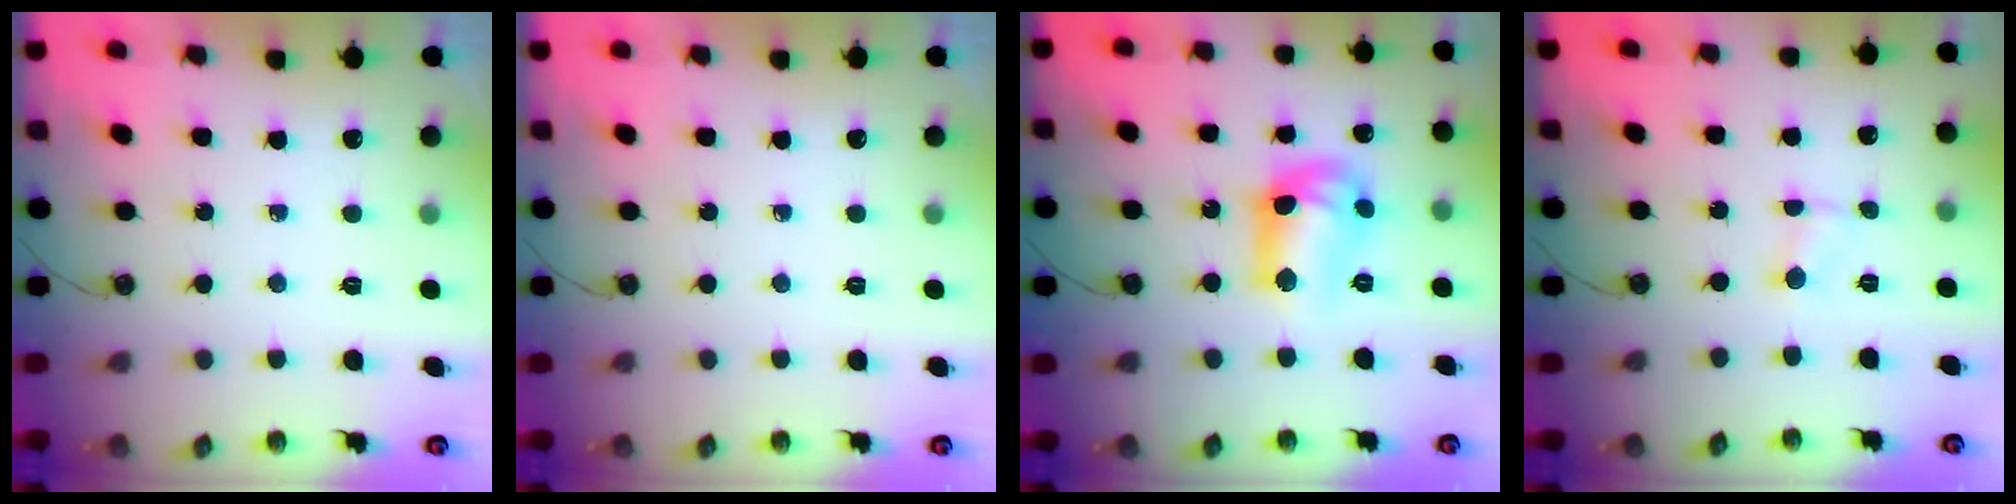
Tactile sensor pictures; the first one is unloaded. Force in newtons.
{"total": 0.0}
{"total": 13.3, "press": 12.7, "slide": 4.0}
{"total": 0.9, "press": 0.9, "slide": 0.3}